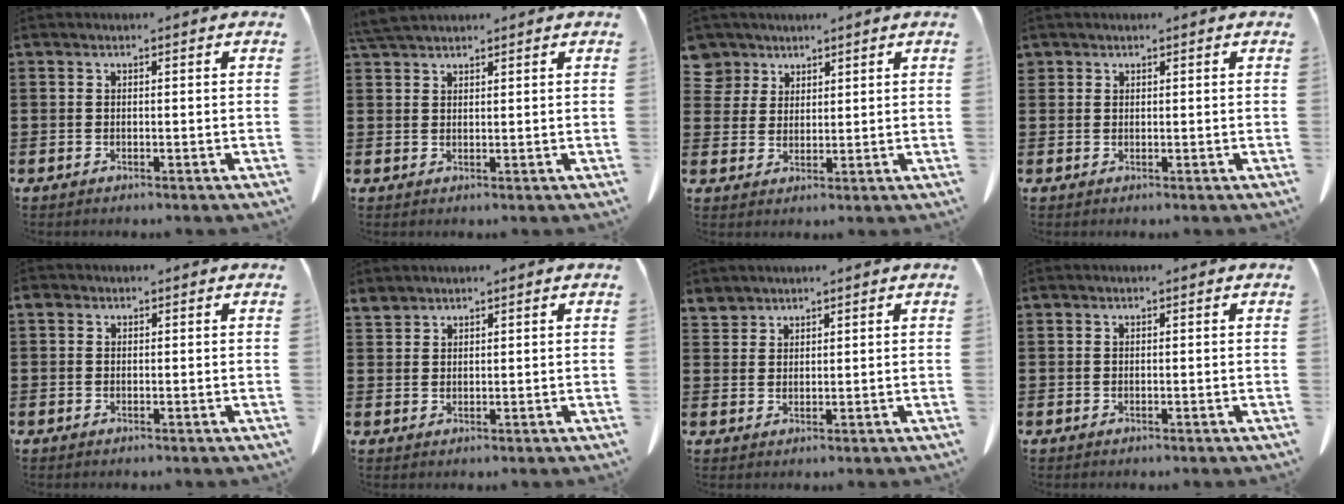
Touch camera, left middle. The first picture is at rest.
{"total": 3.3, "force": [3.0, 0.6, 1.3], "torque": [-0.033, 0.000, 0.058]}
{"total": 4.3, "force": [3.0, 3.1, 0.1], "torque": [-0.016, 0.000, 0.056]}
{"total": 0.9, "force": [0.8, 0.4, 0.0], "torque": [-0.004, 0.000, 0.016]}
{"total": 0.9, "force": [0.3, 0.8, 0.4], "torque": [-0.012, 0.006, 0.005]}
{"total": 1.9, "force": [1.9, 0.4, 0.1], "torque": [-0.008, -0.001, 0.037]}
{"total": 2.2, "force": [2.1, 0.6, 0.0], "torque": [-0.006, -0.002, 0.042]}
{"total": 0.0}